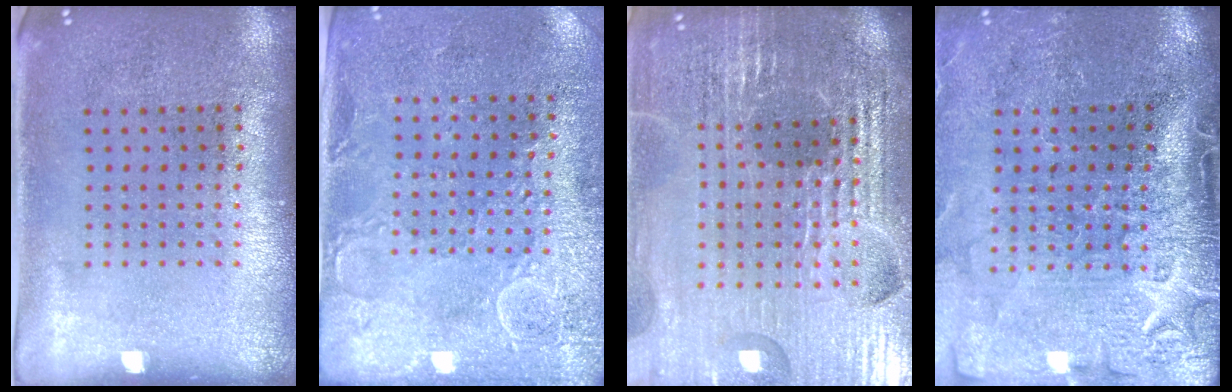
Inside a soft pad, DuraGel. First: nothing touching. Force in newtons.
{"total": 2.7, "press": 2.5, "slide": 0.9}
{"total": 5.6, "press": 5.0, "slide": 2.4}
{"total": 4.4, "press": 3.7, "slide": 2.5}